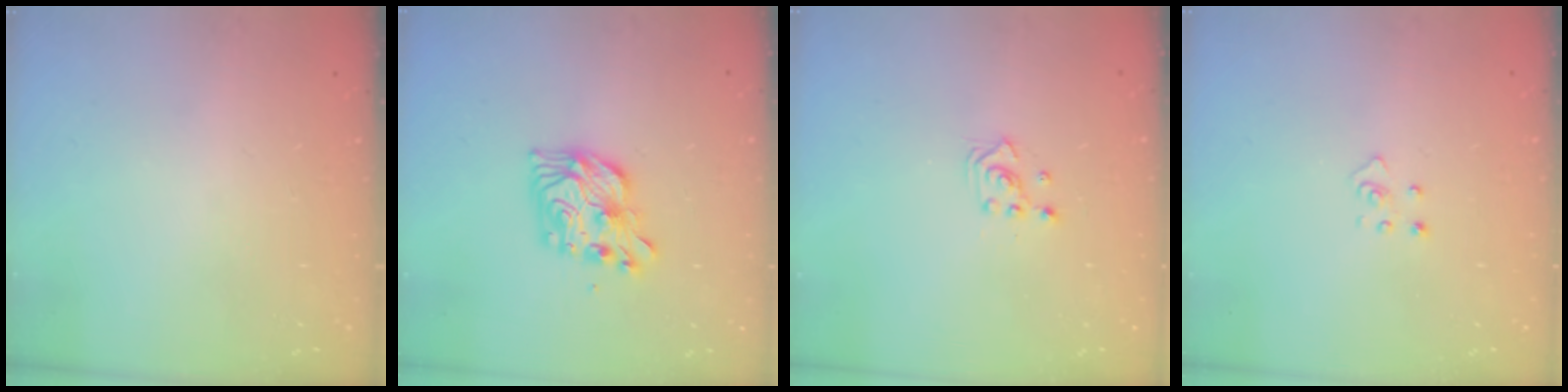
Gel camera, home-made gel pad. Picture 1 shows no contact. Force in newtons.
{"total": 10.5, "press": 10.5, "slide": 1.0}
{"total": 2.5, "press": 2.5, "slide": 0.3}
{"total": 2.5, "press": 2.4, "slide": 0.3}